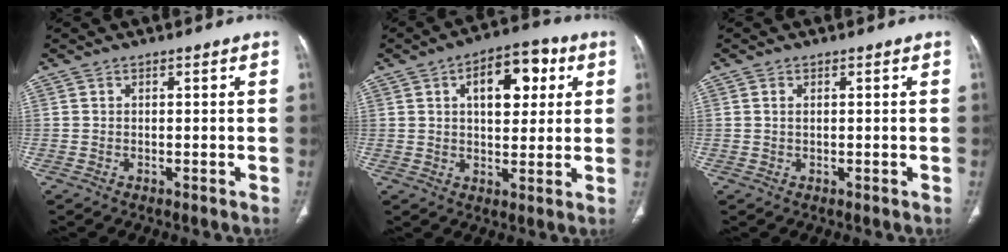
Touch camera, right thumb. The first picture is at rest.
{"total": 11.7, "force": [3.8, 6.4, 9.1], "torque": [-0.094, 0.009, 0.051]}
{"total": 0.8, "force": [0.2, 0.4, 0.7], "torque": [-0.019, 0.003, 0.007]}